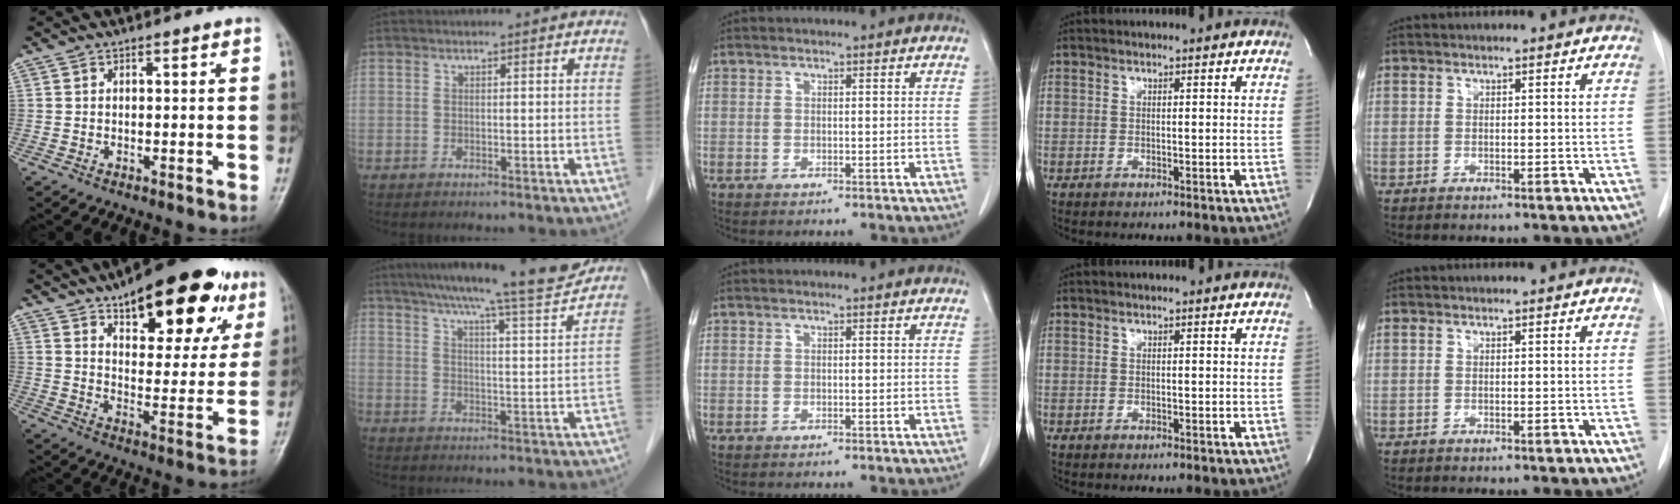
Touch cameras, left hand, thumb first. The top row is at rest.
{"thumb": {"total": 23.6, "force": [13.8, 9.5, 16.7], "torque": [-0.191, -0.034, 0.201]}, "index": {"total": 15.2, "force": [13.6, -0.1, 6.7], "torque": [-0.099, -0.014, 0.187]}}